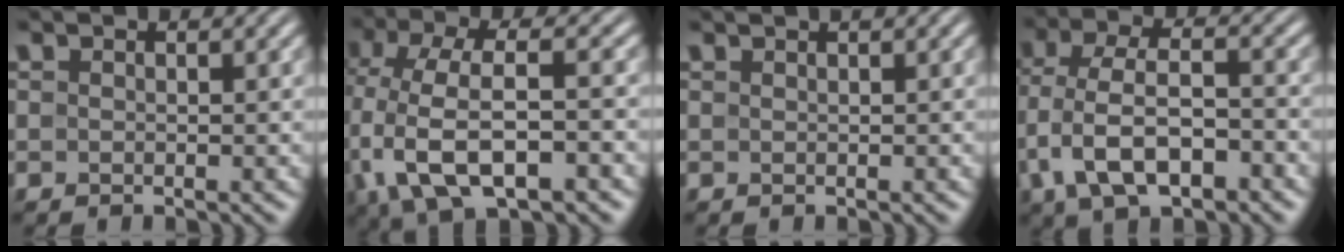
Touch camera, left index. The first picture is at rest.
{"total": 10.1, "force": [-2.9, 4.5, 8.6], "torque": [-0.179, 0.003, -0.057]}
{"total": 0.9, "force": [0.5, 0.0, 0.8], "torque": [-0.012, 0.004, 0.004]}
{"total": 7.8, "force": [-2.8, 4.2, 6.0], "torque": [-0.124, 0.008, -0.059]}